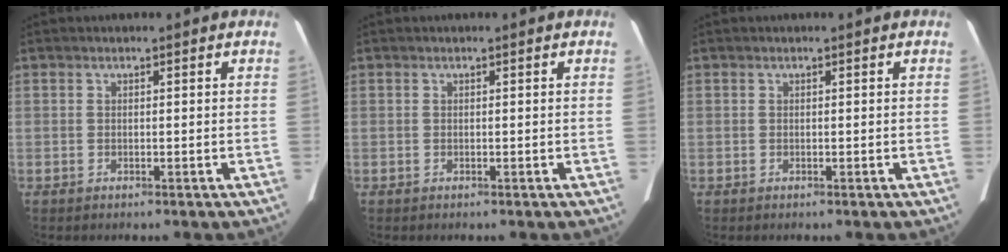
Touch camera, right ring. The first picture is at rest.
{"total": 0.0}
{"total": 0.0}